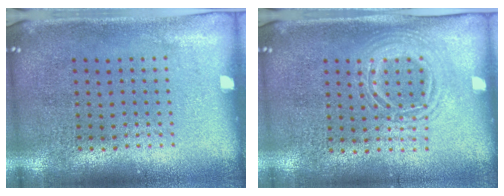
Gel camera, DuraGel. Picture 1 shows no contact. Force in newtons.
{"total": 1.3, "press": 1.3, "slide": 0.4}